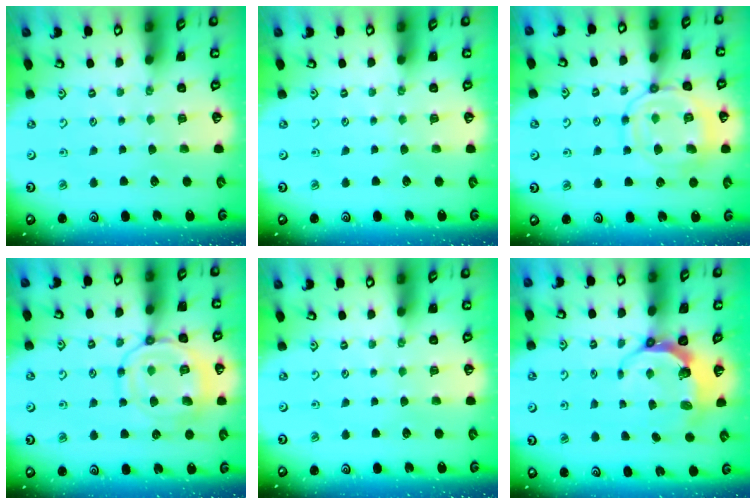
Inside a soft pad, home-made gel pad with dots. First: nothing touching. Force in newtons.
{"total": 0.0}
{"total": 14.4, "press": 14.4, "slide": 1.4}
{"total": 13.7, "press": 13.7, "slide": 1.2}
{"total": 0.0}
{"total": 7.2, "press": 5.9, "slide": 4.1}